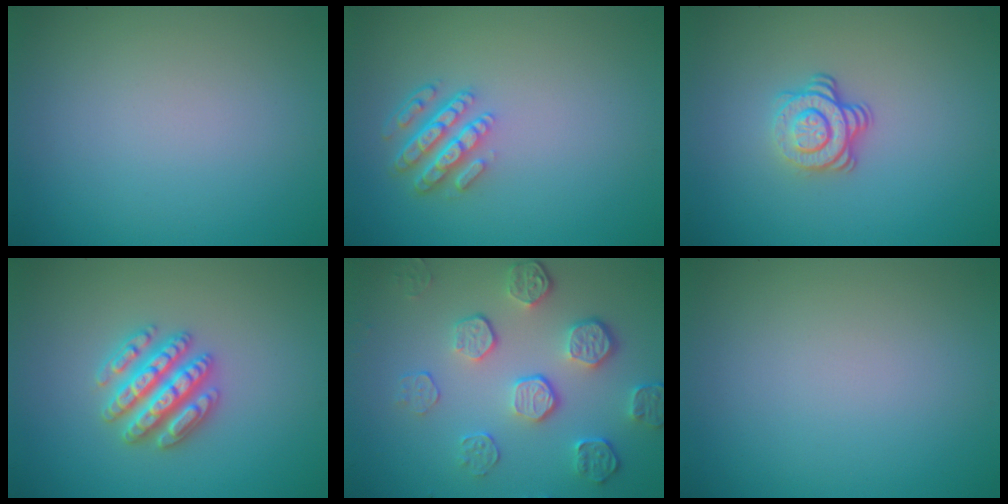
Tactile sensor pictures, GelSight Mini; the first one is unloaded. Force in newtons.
{"total": 4.3, "press": 3.2, "slide": 2.8}
{"total": 3.6, "press": 2.4, "slide": 2.7}
{"total": 4.7, "press": 4.6, "slide": 0.9}
{"total": 5.3, "press": 3.8, "slide": 3.7}
{"total": 0.0}